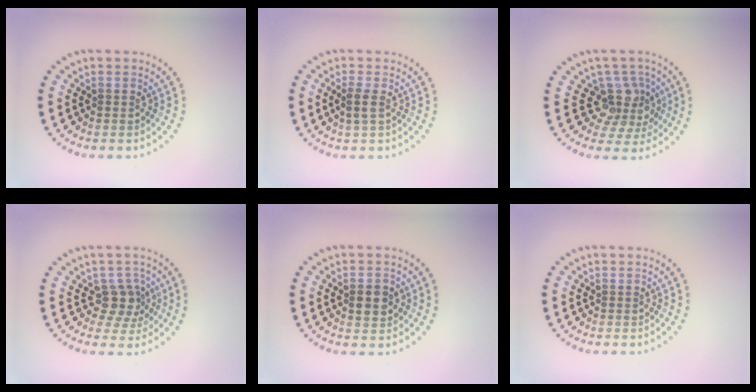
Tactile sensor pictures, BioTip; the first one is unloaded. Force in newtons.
{"total": 1.3, "press": 1.1, "slide": 0.6}
{"total": 3.7, "press": 2.9, "slide": 2.3}
{"total": 2.7, "press": 2.2, "slide": 1.7}
{"total": 2.2, "press": 2.2, "slide": 0.2}
{"total": 0.0}